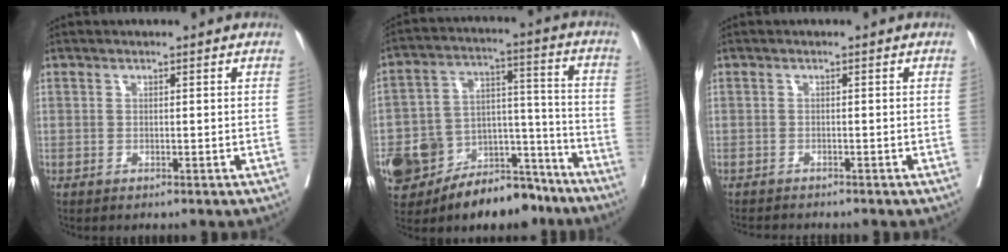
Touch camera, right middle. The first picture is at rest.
{"total": 17.8, "force": [-12.8, 9.0, 8.4], "torque": [-0.137, 0.048, -0.201]}
{"total": 3.2, "force": [-3.0, 0.1, 0.8], "torque": [-0.008, -0.010, -0.048]}